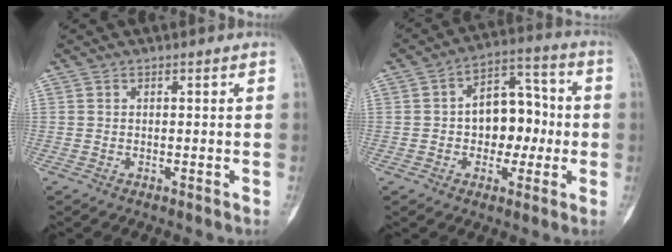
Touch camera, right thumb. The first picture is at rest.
{"total": 11.9, "force": [-0.6, 8.1, 8.7], "torque": [-0.078, 0.038, -0.015]}